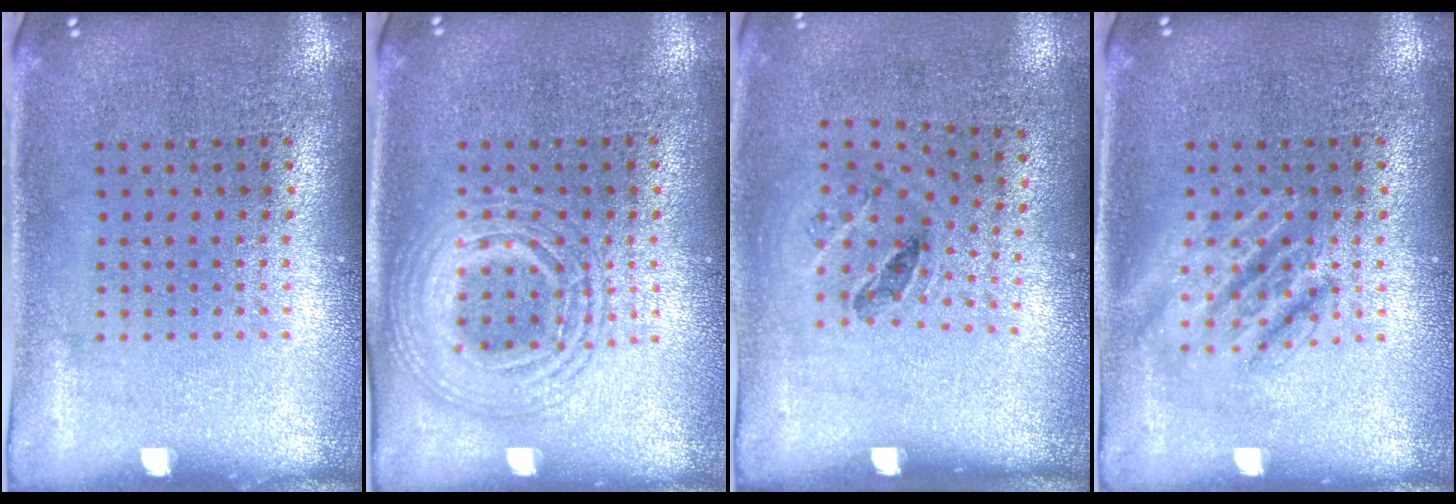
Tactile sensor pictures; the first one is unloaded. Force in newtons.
{"total": 2.5, "press": 2.4, "slide": 0.2}
{"total": 1.3, "press": 0.8, "slide": 1.1}
{"total": 2.6, "press": 2.5, "slide": 0.3}